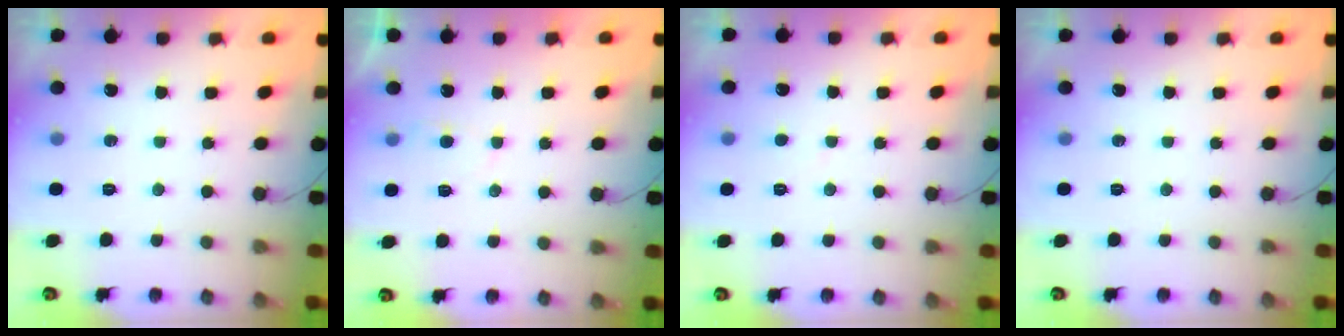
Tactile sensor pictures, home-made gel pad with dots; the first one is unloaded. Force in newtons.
{"total": 3.0, "press": 3.0, "slide": 0.3}
{"total": 2.8, "press": 2.8, "slide": 0.3}
{"total": 0.0}